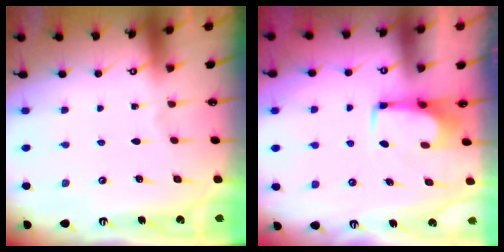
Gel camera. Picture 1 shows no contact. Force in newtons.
{"total": 1.8, "press": 1.6, "slide": 0.6}